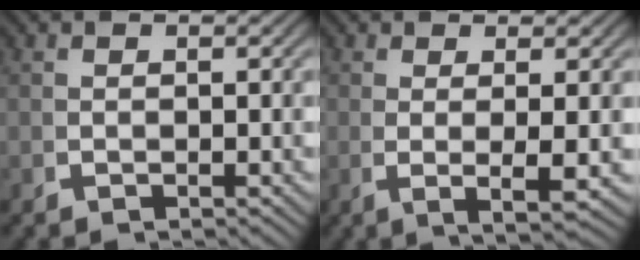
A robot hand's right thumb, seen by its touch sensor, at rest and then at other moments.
{"total": 3.8, "force": [0.1, 0.6, 3.8], "torque": [-0.075, -0.010, 0.008]}